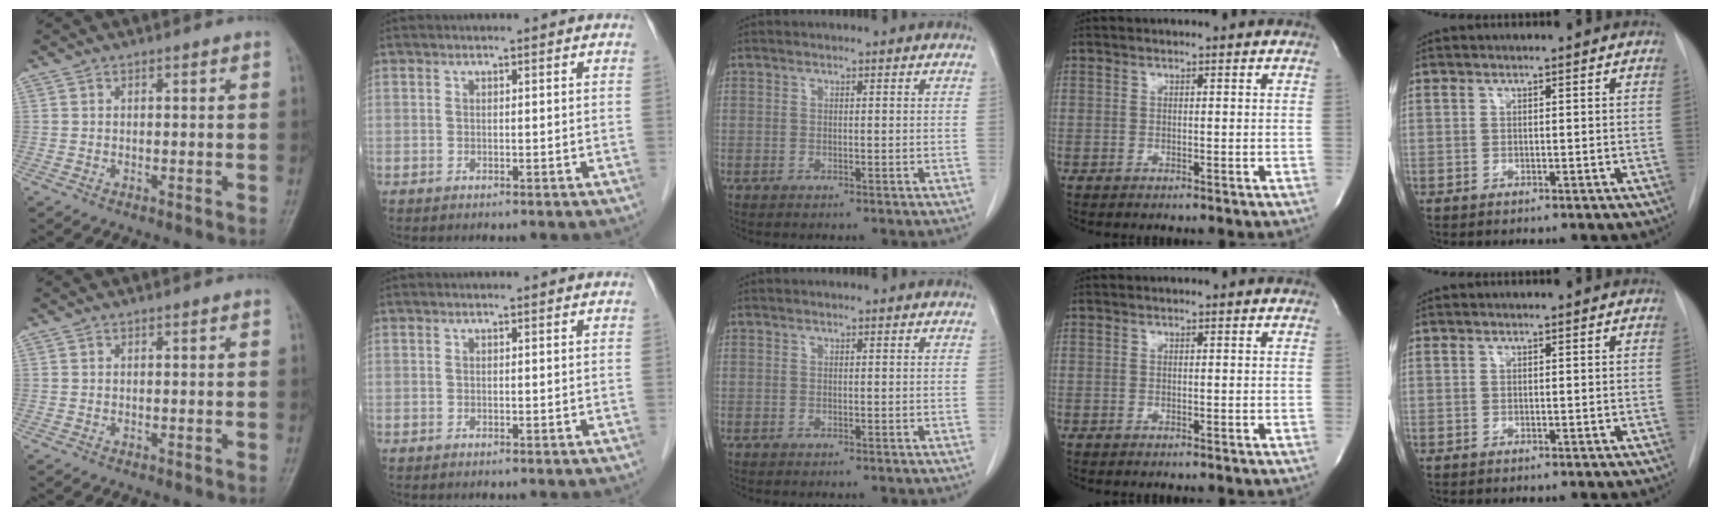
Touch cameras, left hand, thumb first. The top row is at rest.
{}